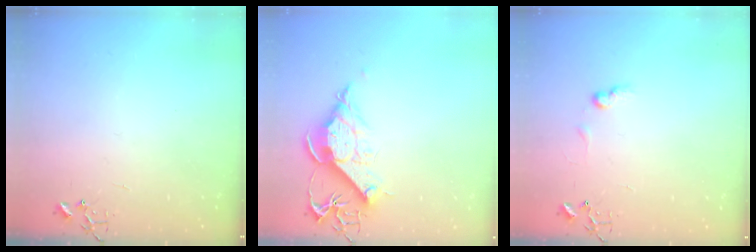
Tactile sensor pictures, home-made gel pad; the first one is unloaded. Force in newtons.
{"total": 12.5, "press": 12.4, "slide": 1.5}
{"total": 6.0, "press": 6.0, "slide": 0.8}